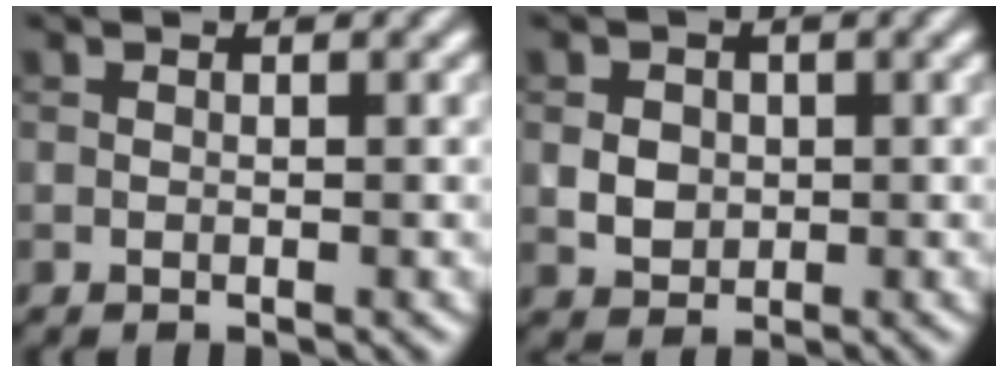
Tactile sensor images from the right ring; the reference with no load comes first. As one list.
[{"total": 2.2, "force": [0.0, 1.9, 1.1], "torque": [-0.020, -0.003, 0.001]}]